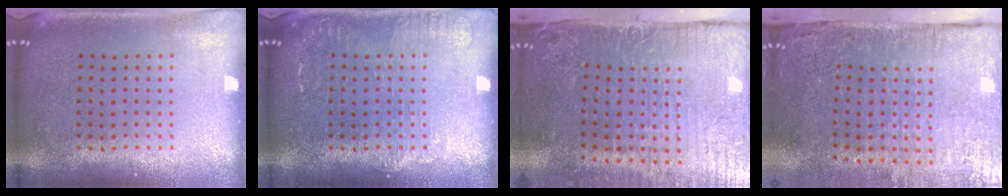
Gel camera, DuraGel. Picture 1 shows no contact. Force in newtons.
{"total": 1.6, "press": 1.5, "slide": 0.3}
{"total": 5.2, "press": 4.3, "slide": 3.0}
{"total": 5.0, "press": 4.0, "slide": 3.0}